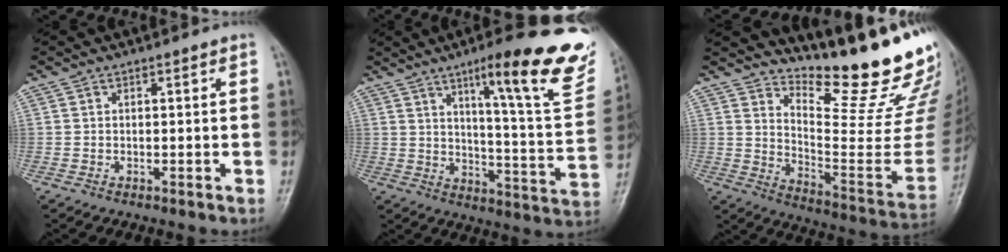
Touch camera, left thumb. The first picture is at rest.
{"total": 23.3, "force": [13.9, 4.0, 18.2], "torque": [-0.215, -0.067, 0.194]}
{"total": 22.7, "force": [18.5, 4.7, 12.2], "torque": [-0.140, -0.175, 0.261]}